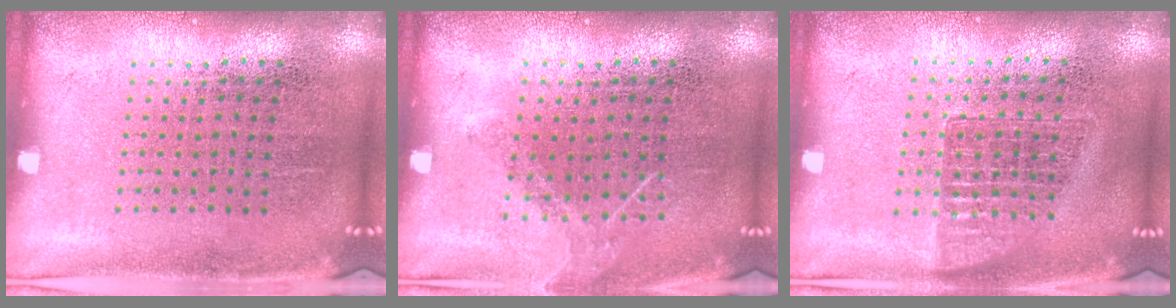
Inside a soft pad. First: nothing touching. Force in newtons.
{"total": 1.0, "press": 0.9, "slide": 0.3}
{"total": 1.1, "press": 1.0, "slide": 0.6}